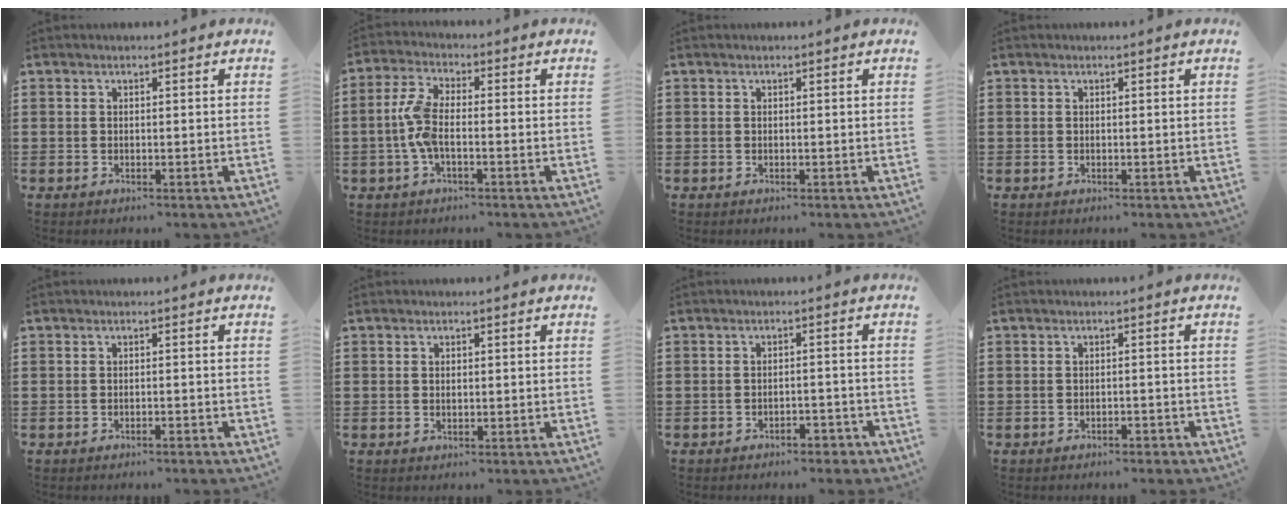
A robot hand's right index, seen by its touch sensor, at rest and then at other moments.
{"total": 5.8, "force": [-0.9, 2.4, 5.2], "torque": [-0.137, -0.007, -0.027]}
{"total": 0.0}
{"total": 0.0}
{"total": 0.8, "force": [-0.6, 0.0, 0.4], "torque": [-0.011, -0.002, -0.013]}
{"total": 0.8, "force": [0.1, 0.4, 0.7], "torque": [-0.015, 0.003, 0.001]}
{"total": 2.2, "force": [-2.1, 0.5, 0.6], "torque": [-0.017, 0.003, -0.043]}
{"total": 1.2, "force": [-1.1, 0.3, 0.4], "torque": [-0.012, 0.000, -0.023]}